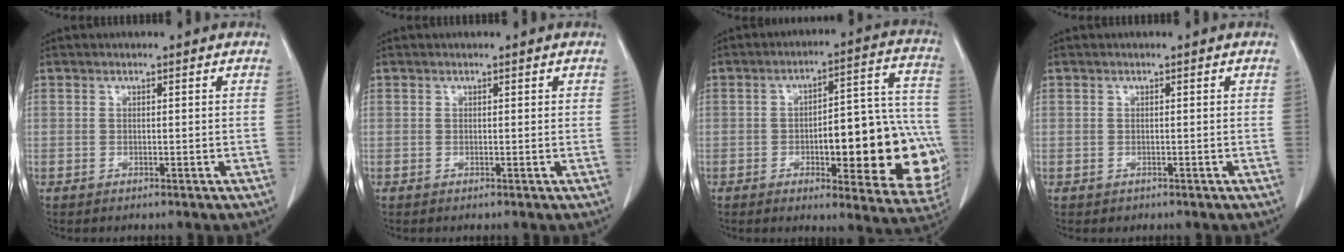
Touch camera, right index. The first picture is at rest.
{"total": 0.0}
{"total": 21.1, "force": [-4.6, 6.4, 19.6], "torque": [-0.168, 0.039, -0.040]}
{"total": 0.8, "force": [-0.2, 0.7, 0.0], "torque": [0.001, 0.006, -0.004]}